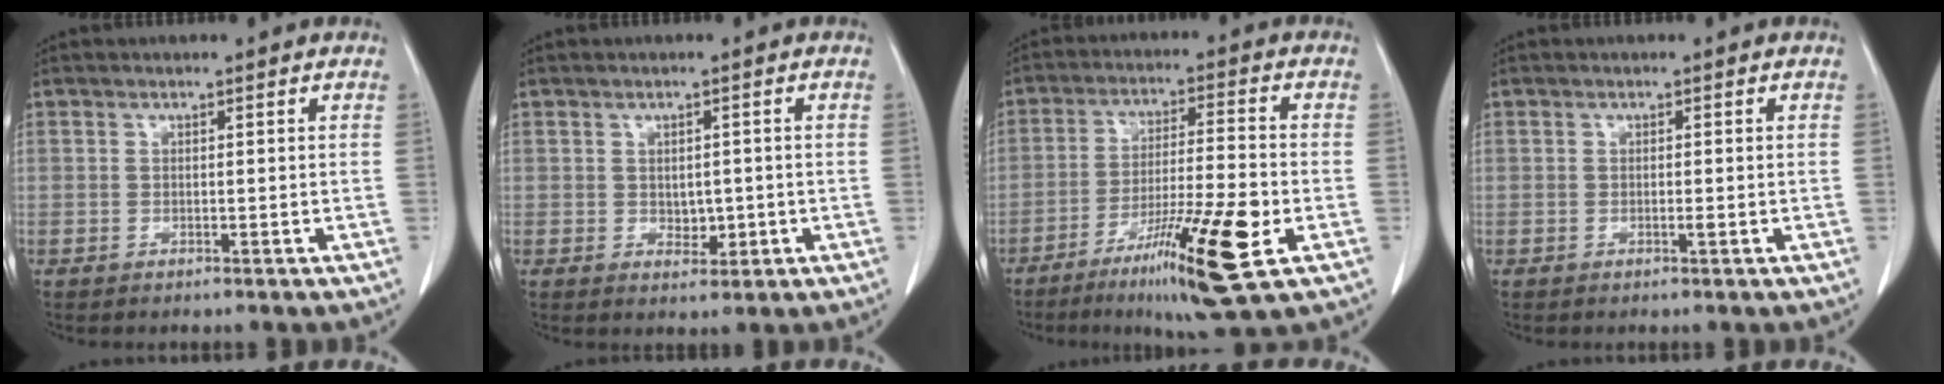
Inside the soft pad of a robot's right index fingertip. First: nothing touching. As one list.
[{"total": 2.7, "force": [-0.3, 1.8, 2.1], "torque": [-0.026, -0.001, 0.003]}, {"total": 14.8, "force": [-6.5, 0.3, 13.3], "torque": [-0.233, -0.029, -0.105]}, {"total": 0.9, "force": [-0.2, 0.1, 0.8], "torque": [-0.015, -0.001, -0.002]}]